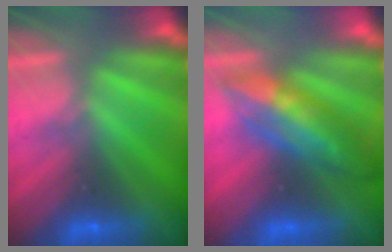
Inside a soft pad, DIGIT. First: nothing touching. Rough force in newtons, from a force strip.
{"total": 3.6}